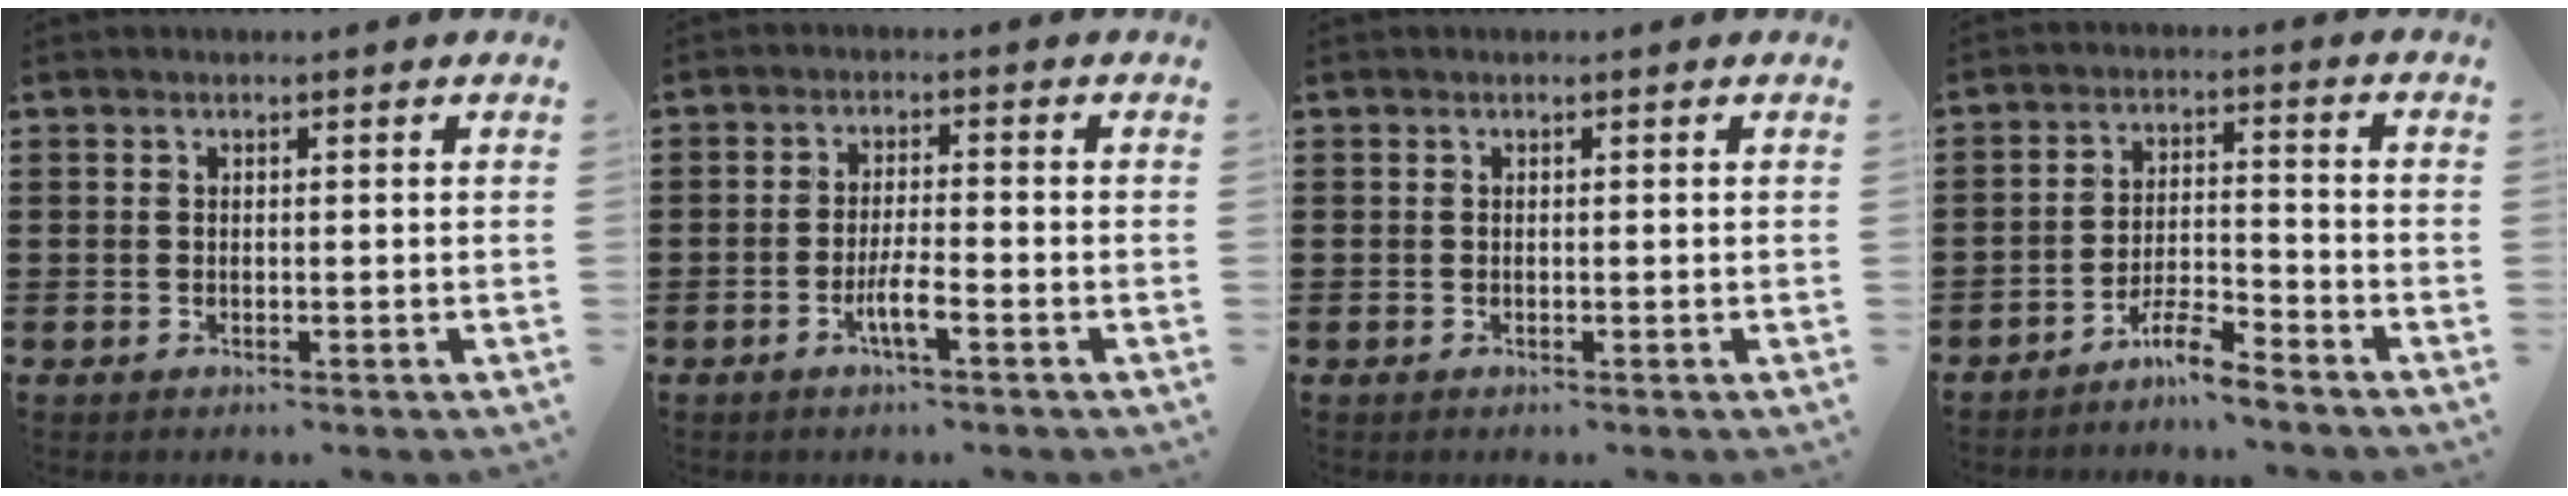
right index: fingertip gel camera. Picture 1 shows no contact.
{"total": 3.8, "force": [-1.9, 0.4, 3.3], "torque": [-0.070, -0.005, -0.038]}
{"total": 0.0}
{"total": 5.2, "force": [-4.7, 0.2, 2.1], "torque": [-0.054, 0.001, -0.095]}